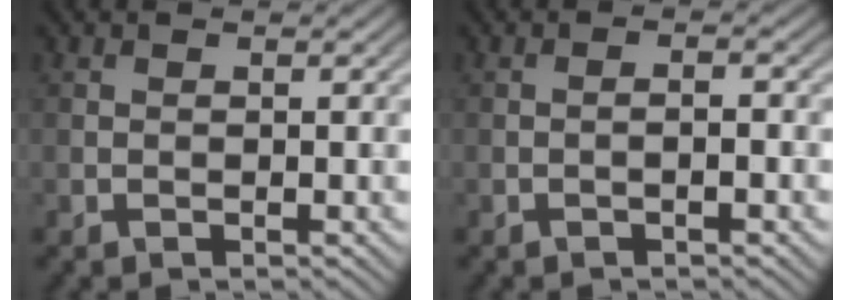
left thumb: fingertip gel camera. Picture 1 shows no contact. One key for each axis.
{"total": 1.4, "fx": -0.7, "fy": 0.1, "fz": 1.2, "tx": -0.018, "ty": 0.008, "tz": -0.015}